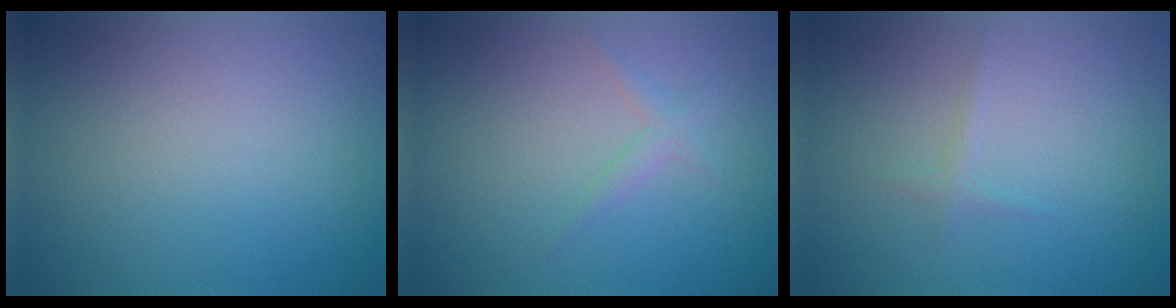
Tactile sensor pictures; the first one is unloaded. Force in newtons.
{"total": 1.1, "press": 1.1, "slide": 0.1}
{"total": 0.8, "press": 0.8, "slide": 0.0}